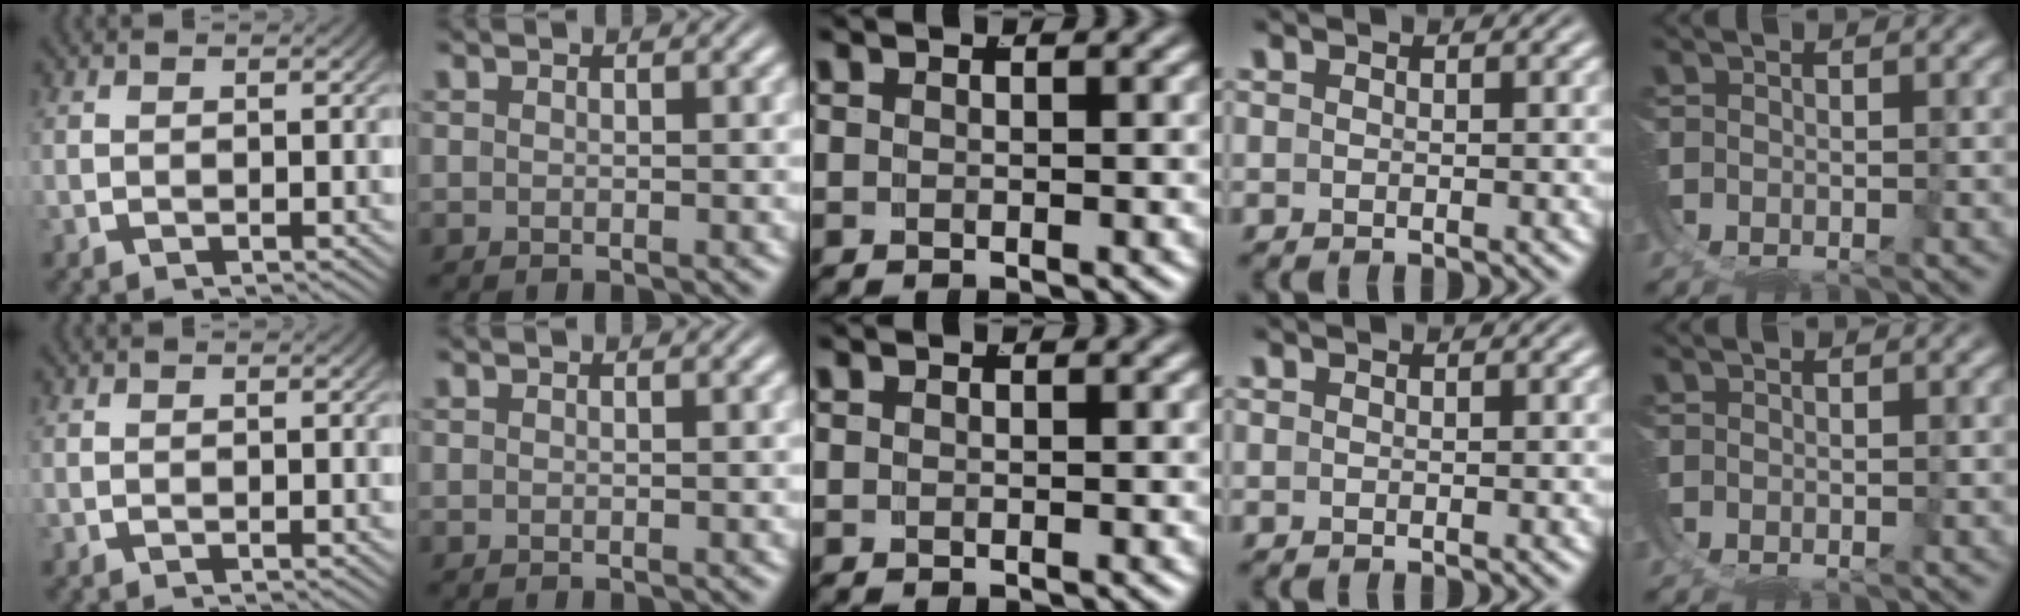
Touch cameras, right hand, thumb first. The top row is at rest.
{}